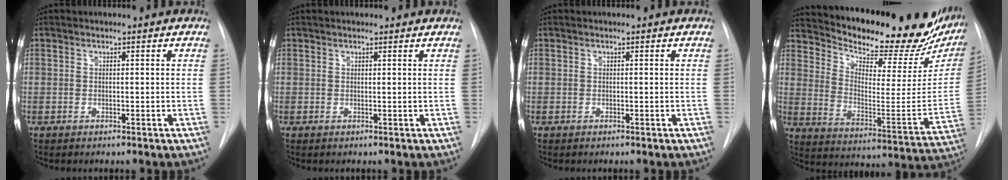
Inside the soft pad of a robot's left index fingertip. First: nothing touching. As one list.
[{"total": 1.3, "force": [1.2, 0.3, 0.5], "torque": [-0.012, 0.012, 0.016]}, {"total": 0.0}, {"total": 27.5, "force": [23.9, 7.0, 11.8], "torque": [-0.190, -0.074, 0.313]}]